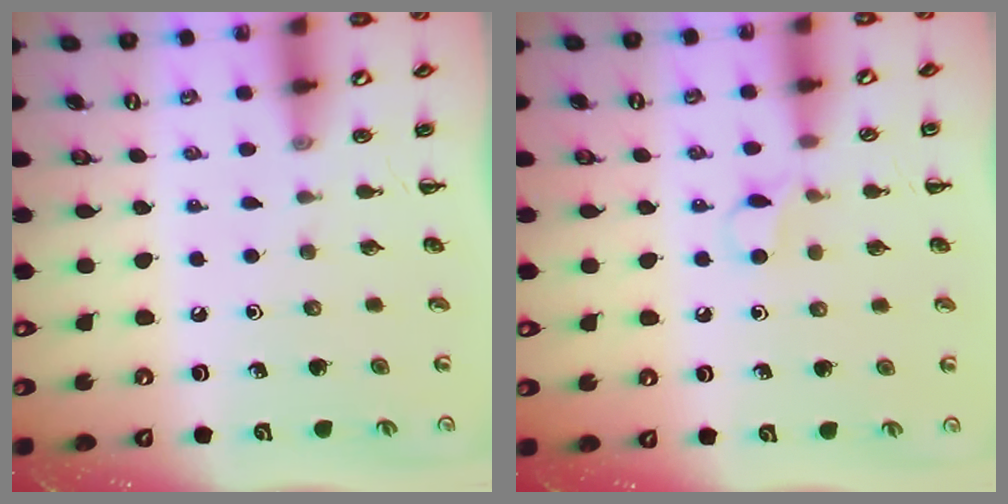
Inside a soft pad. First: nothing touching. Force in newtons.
{"total": 3.6, "press": 3.5, "slide": 1.1}